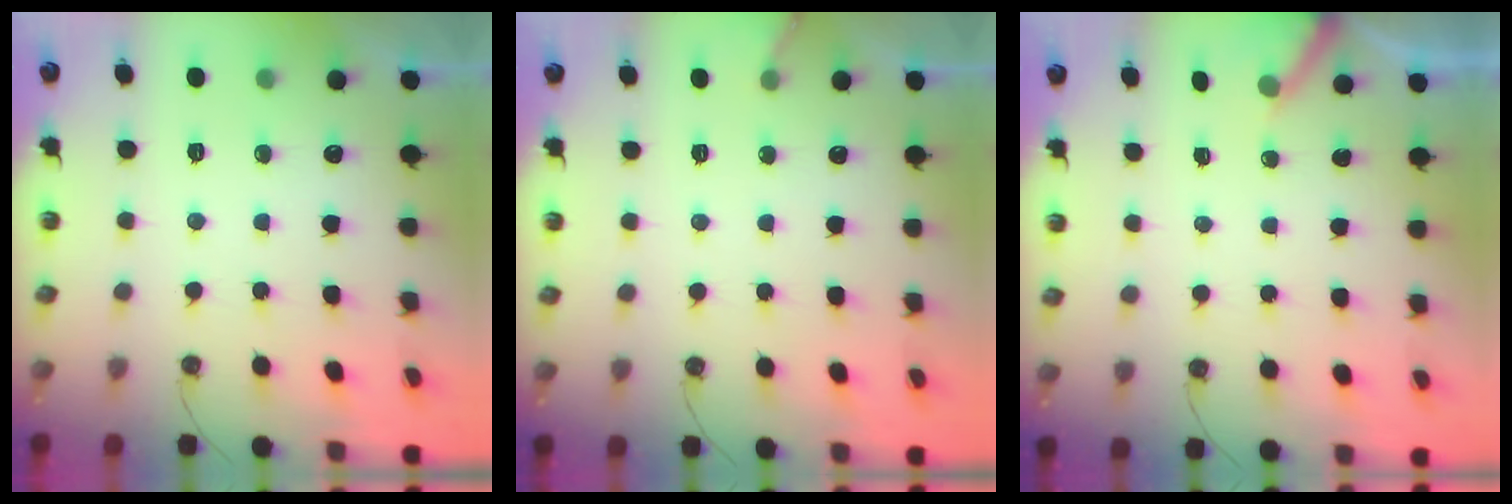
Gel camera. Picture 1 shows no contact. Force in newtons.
{"total": 3.8, "press": 3.8, "slide": 0.3}
{"total": 3.5, "press": 3.5, "slide": 0.2}